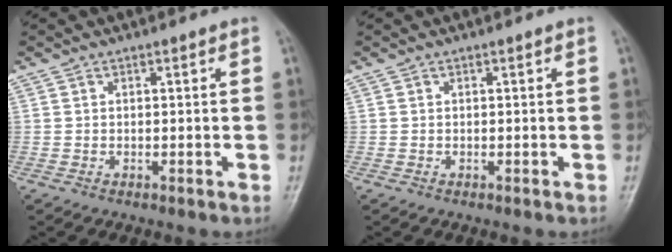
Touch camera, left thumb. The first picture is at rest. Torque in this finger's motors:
{"motor_torque": [0.00, 0.00, 0.00, 0.00, 0.00]}